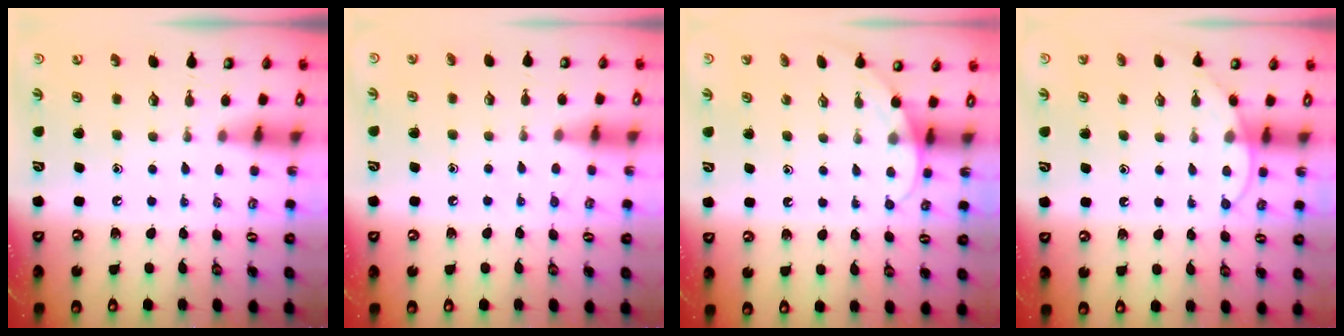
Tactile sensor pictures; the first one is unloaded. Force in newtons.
{"total": 5.0, "press": 5.0, "slide": 0.6}
{"total": 4.0, "press": 4.0, "slide": 0.3}
{"total": 6.2, "press": 6.1, "slide": 0.5}